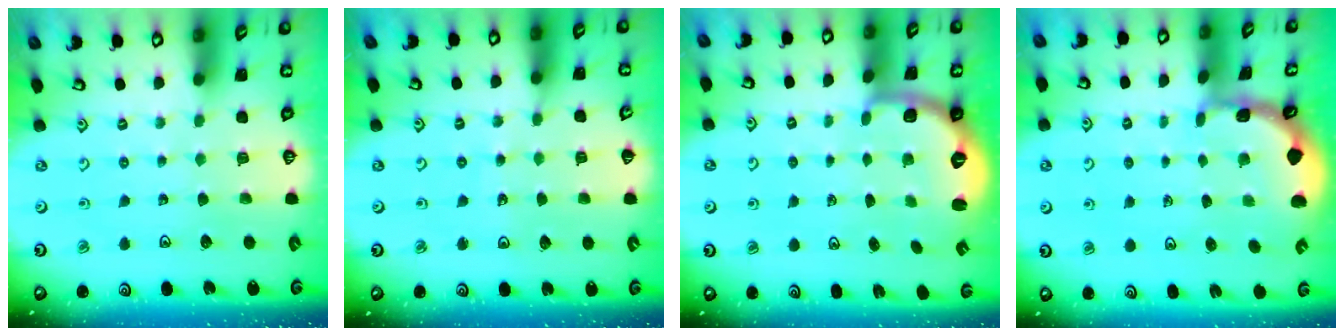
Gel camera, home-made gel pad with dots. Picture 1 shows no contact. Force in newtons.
{"total": 4.0, "press": 4.0, "slide": 0.5}
{"total": 2.7, "press": 1.6, "slide": 2.2}
{"total": 1.5, "press": 1.5, "slide": 0.1}